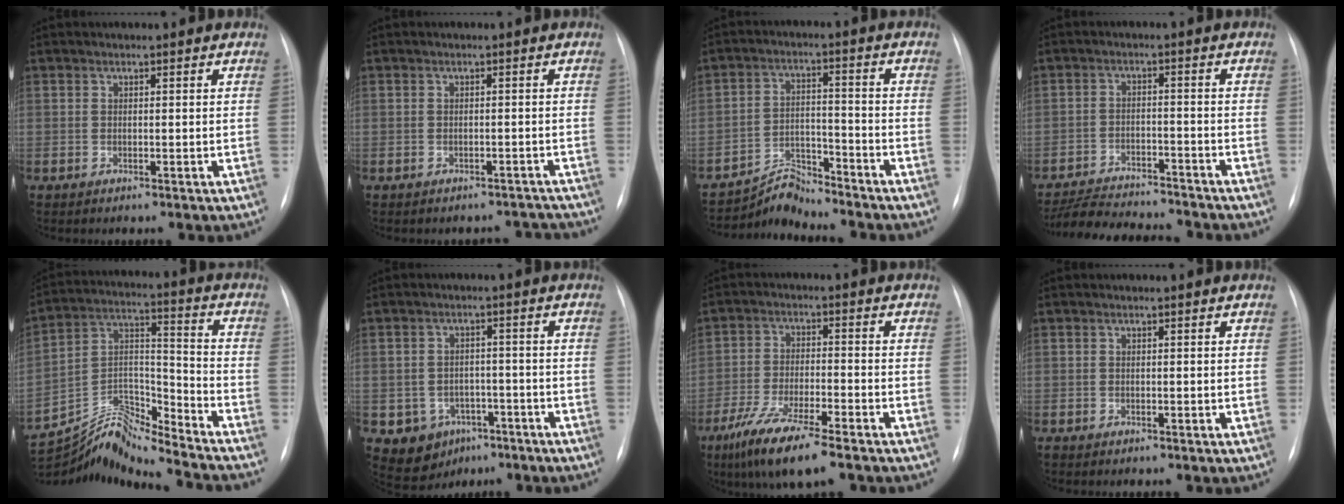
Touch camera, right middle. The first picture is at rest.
{"total": 4.2, "force": [-3.8, 1.6, -0.3], "torque": [0.011, 0.013, -0.039]}
{"total": 5.6, "force": [-5.4, 0.2, -1.2], "torque": [0.020, 0.009, -0.091]}
{"total": 12.9, "force": [-12.1, 1.8, 4.1], "torque": [-0.070, -0.003, -0.180]}
{"total": 18.6, "force": [-18.3, -0.5, 3.6], "torque": [-0.066, 0.040, -0.308]}
{"total": 7.1, "force": [-3.5, 5.9, 1.6], "torque": [-0.027, 0.014, -0.039]}
{"total": 10.5, "force": [-7.1, 1.4, 7.6], "torque": [-0.151, -0.027, -0.126]}
{"total": 0.0}